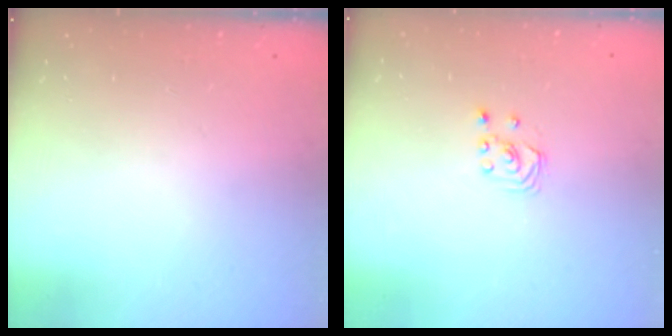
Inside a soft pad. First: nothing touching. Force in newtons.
{"total": 1.8, "press": 1.8, "slide": 0.2}